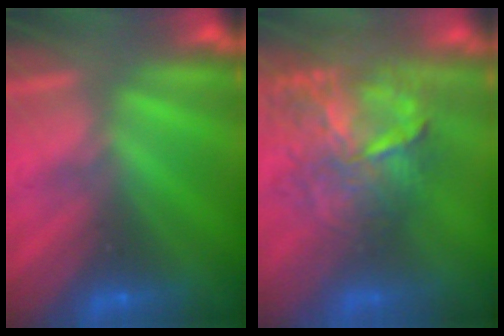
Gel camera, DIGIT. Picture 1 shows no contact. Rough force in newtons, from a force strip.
{"total": 10.5}